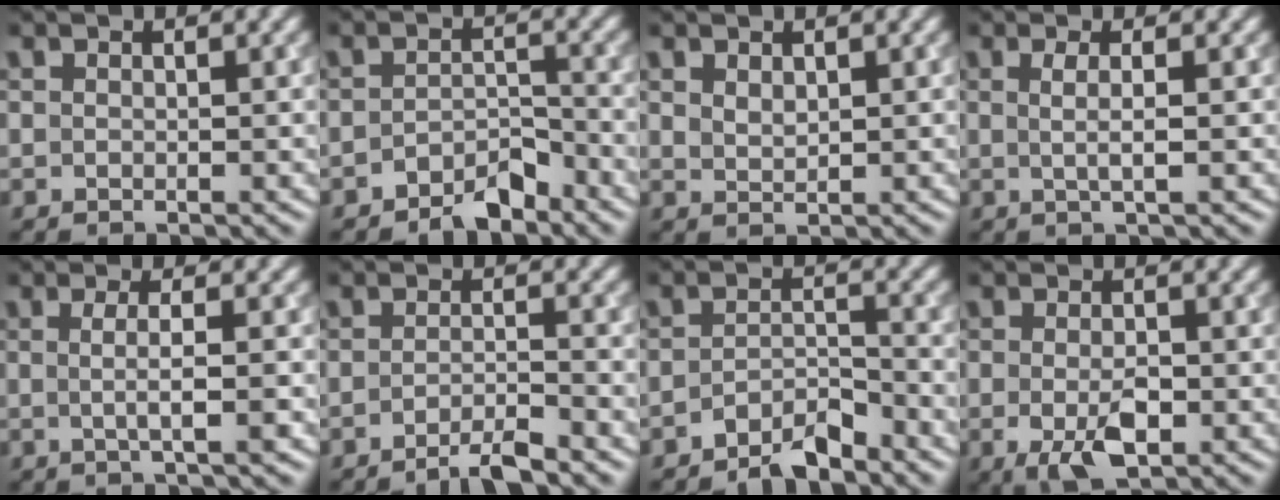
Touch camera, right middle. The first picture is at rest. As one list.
[{"total": 2.9, "force": [-2.4, 1.1, 1.2], "torque": [-0.017, 0.011, -0.045]}, {"total": 1.2, "force": [0.7, 0.7, 0.7], "torque": [-0.016, -0.001, 0.019]}, {"total": 1.9, "force": [0.1, 0.5, 1.9], "torque": [-0.034, 0.001, -0.002]}, {"total": 2.6, "force": [-0.1, 0.6, 2.5], "torque": [-0.040, -0.004, -0.008]}, {"total": 2.8, "force": [-2.0, 0.5, 1.9], "torque": [-0.023, 0.004, -0.045]}, {"total": 3.0, "force": [-2.5, 0.8, 1.4], "torque": [-0.021, 0.008, -0.050]}, {"total": 3.7, "force": [-1.1, 1.6, 3.2], "torque": [-0.060, -0.010, -0.018]}]